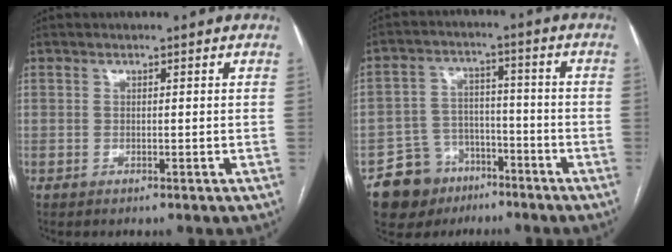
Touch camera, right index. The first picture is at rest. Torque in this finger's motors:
{"motor_torque": [-0.02, -0.06, -0.51, -0.21]}